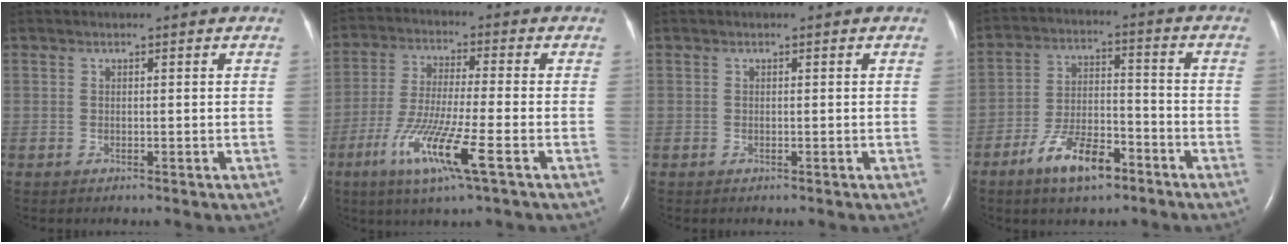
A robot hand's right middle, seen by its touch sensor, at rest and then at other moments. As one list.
[{"total": 11.2, "force": [-5.0, 0.1, 10.0], "torque": [-0.198, -0.025, -0.096]}, {"total": 0.0}, {"total": 9.3, "force": [-6.0, 3.3, 6.4], "torque": [-0.123, 0.002, -0.106]}]